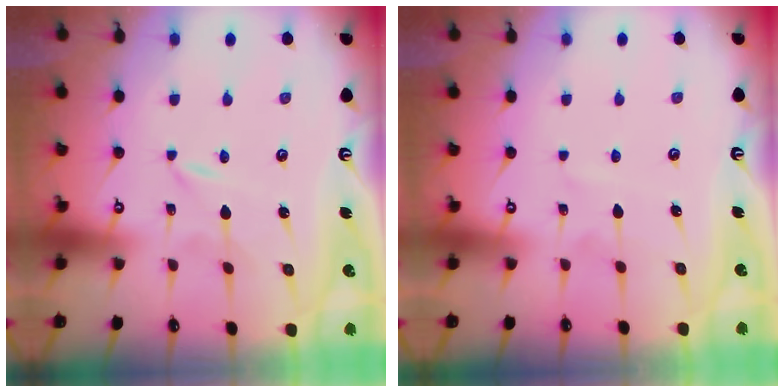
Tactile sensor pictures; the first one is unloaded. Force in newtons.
{"total": 3.7, "press": 3.7, "slide": 0.4}